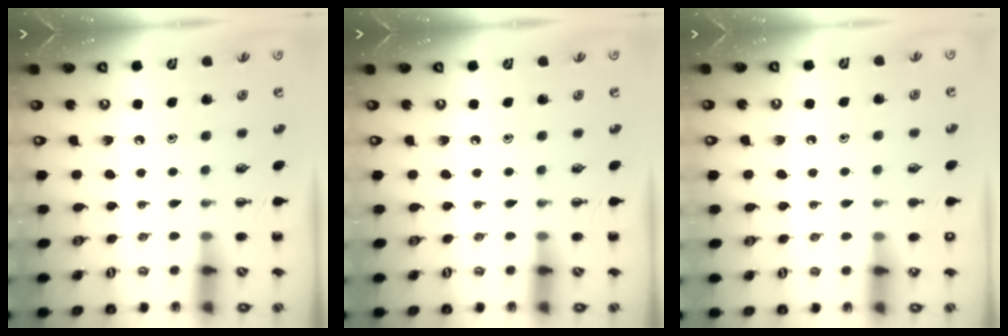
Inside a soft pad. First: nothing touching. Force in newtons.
{"total": 0.0}
{"total": 1.1, "press": 1.1, "slide": 0.2}